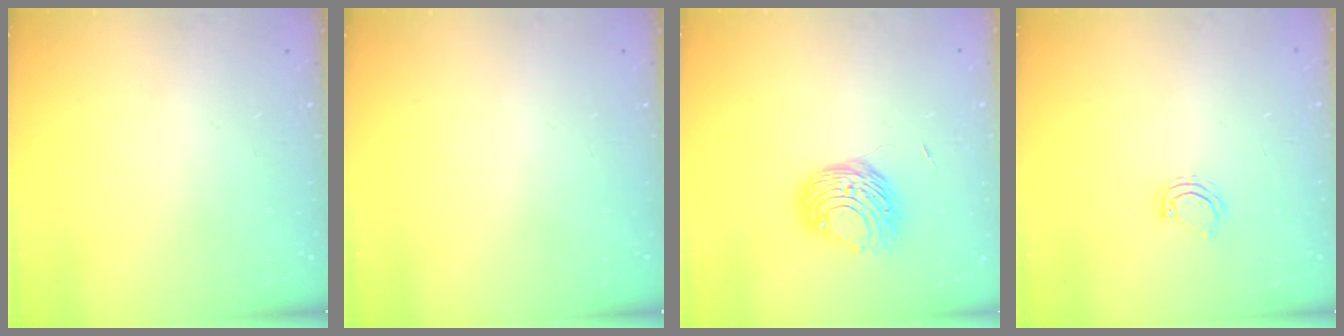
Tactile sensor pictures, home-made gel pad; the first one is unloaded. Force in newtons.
{"total": 0.0}
{"total": 9.2, "press": 9.2, "slide": 0.5}
{"total": 5.9, "press": 5.8, "slide": 1.3}